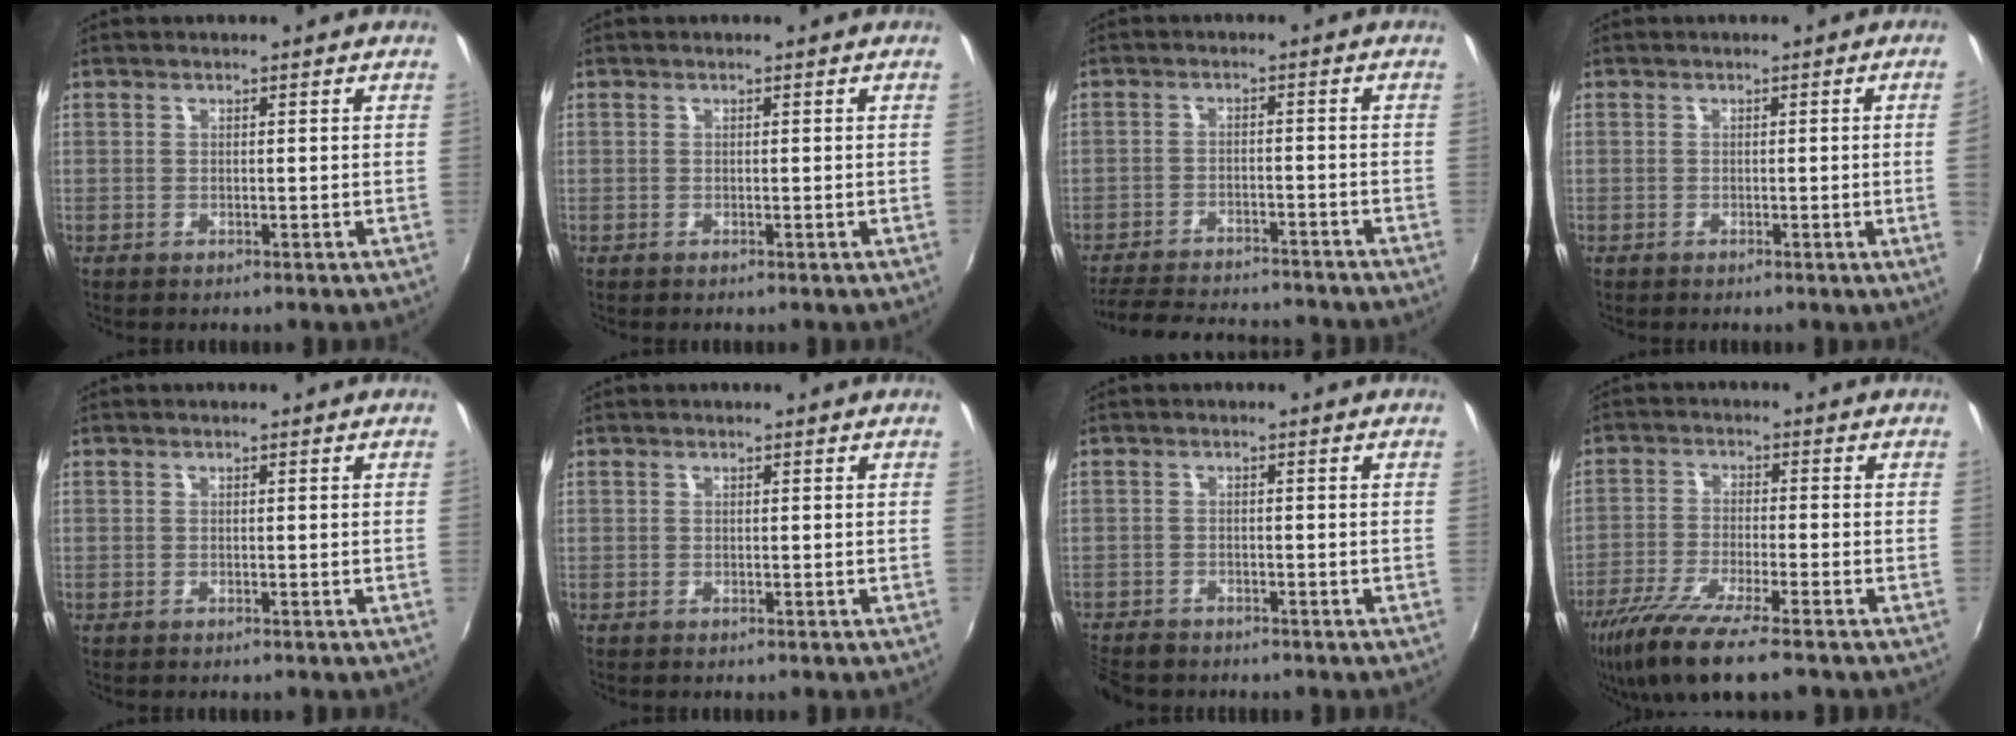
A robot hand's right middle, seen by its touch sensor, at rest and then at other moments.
{"total": 0.0}
{"total": 16.6, "force": [-14.8, 3.6, 6.6], "torque": [-0.139, -0.016, -0.211]}
{"total": 2.9, "force": [-0.1, -1.7, 2.4], "torque": [-0.033, -0.015, 0.004]}
{"total": 0.0}
{"total": 0.0}
{"total": 5.7, "force": [-5.0, 2.3, 1.6], "torque": [-0.057, -0.021, -0.091]}
{"total": 12.7, "force": [-9.3, 1.6, 8.5], "torque": [-0.186, -0.046, -0.169]}